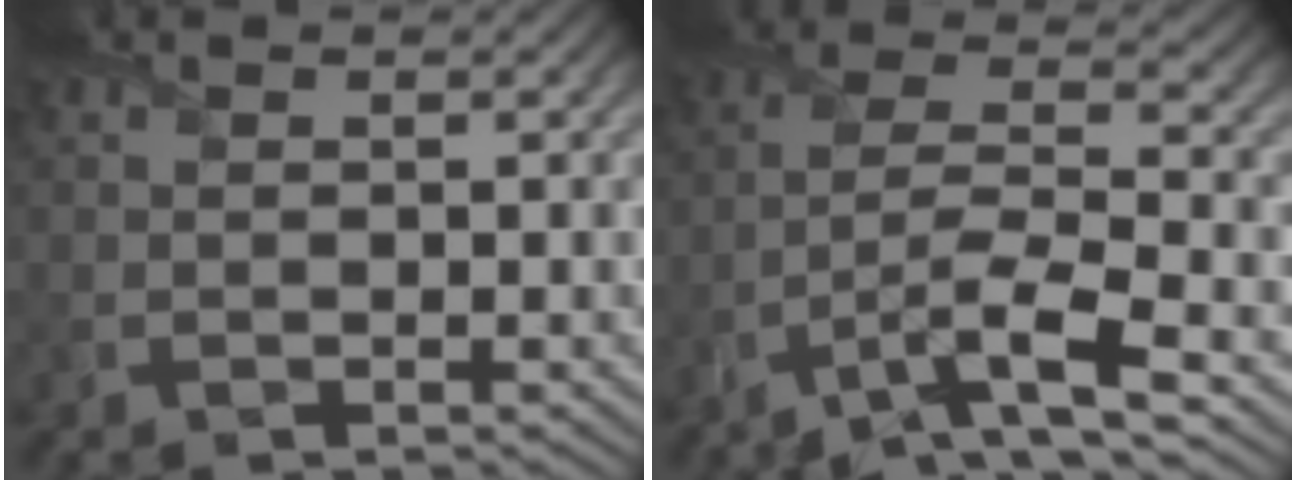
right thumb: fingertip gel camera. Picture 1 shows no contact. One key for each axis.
{"total": 10.6, "fx": -6.2, "fy": 2.6, "fz": 8.1, "tx": -0.158, "ty": 0.001, "tz": -0.122}